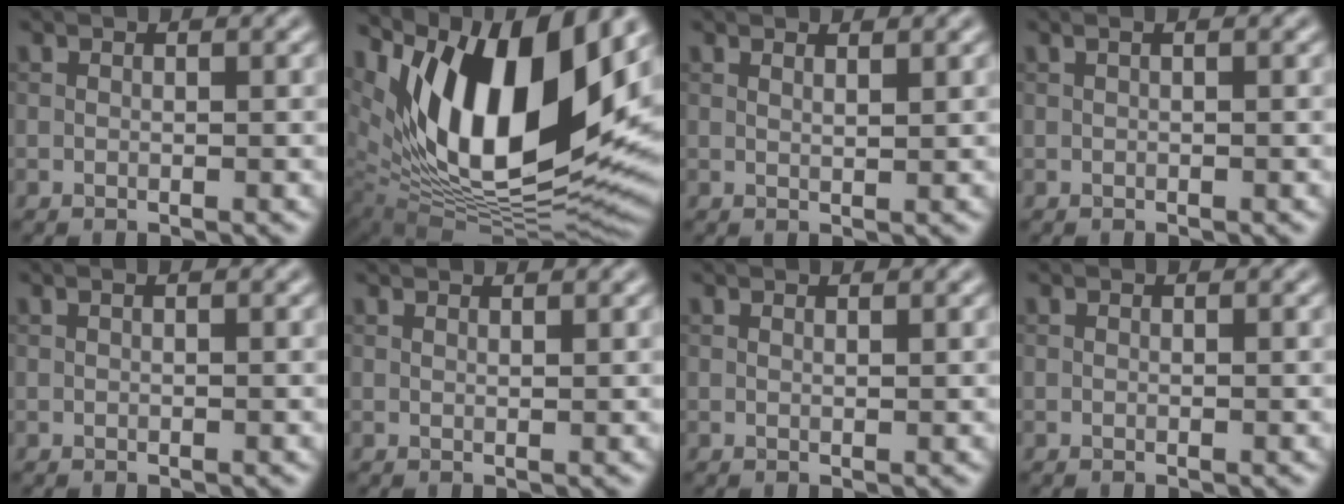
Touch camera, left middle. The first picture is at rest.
{"total": 15.5, "force": [5.9, 6.8, 12.7], "torque": [-0.195, -0.009, 0.097]}
{"total": 0.9, "force": [0.8, 0.1, 0.5], "torque": [-0.006, 0.000, 0.010]}
{"total": 0.6, "force": [0.2, 0.1, 0.6], "torque": [-0.013, 0.002, -0.001]}
{"total": 0.0}
{"total": 1.7, "force": [1.5, 0.4, 0.8], "torque": [-0.006, -0.003, 0.006]}
{"total": 0.7, "force": [0.6, 0.0, 0.3], "torque": [-0.007, -0.003, 0.005]}
{"total": 0.0}